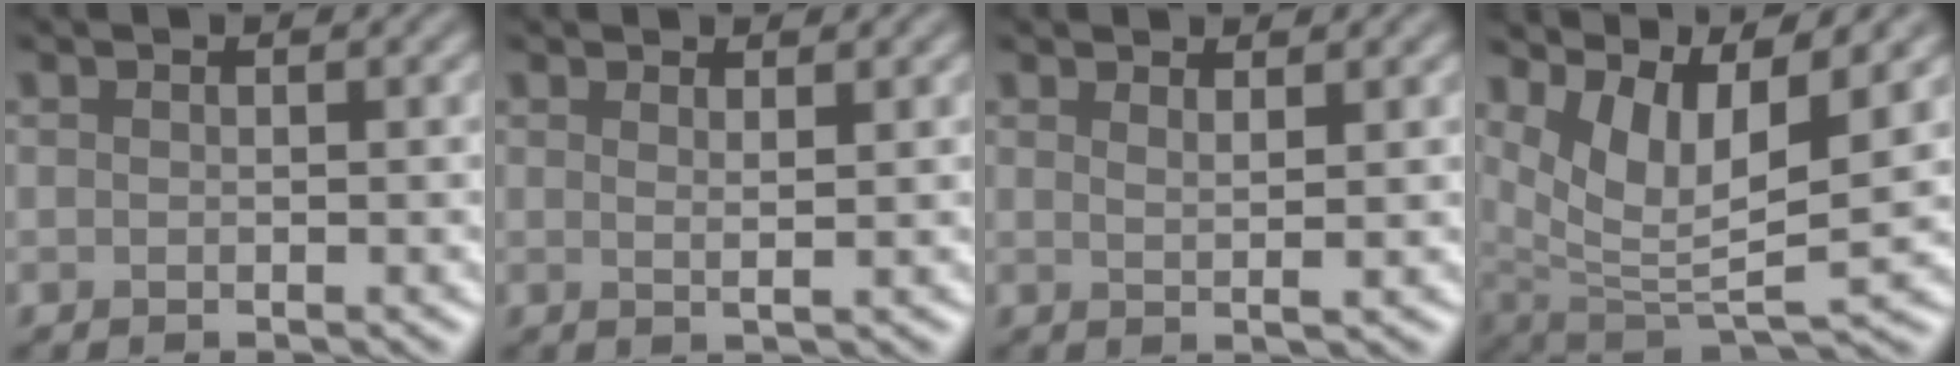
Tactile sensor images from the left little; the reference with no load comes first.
{"total": 1.3, "force": [0.8, 0.3, 1.0], "torque": [-0.010, 0.000, 0.012]}
{"total": 1.7, "force": [1.1, 0.4, 1.2], "torque": [-0.012, 0.000, 0.015]}
{"total": 7.1, "force": [3.9, 2.0, 5.6], "torque": [-0.118, -0.006, 0.081]}